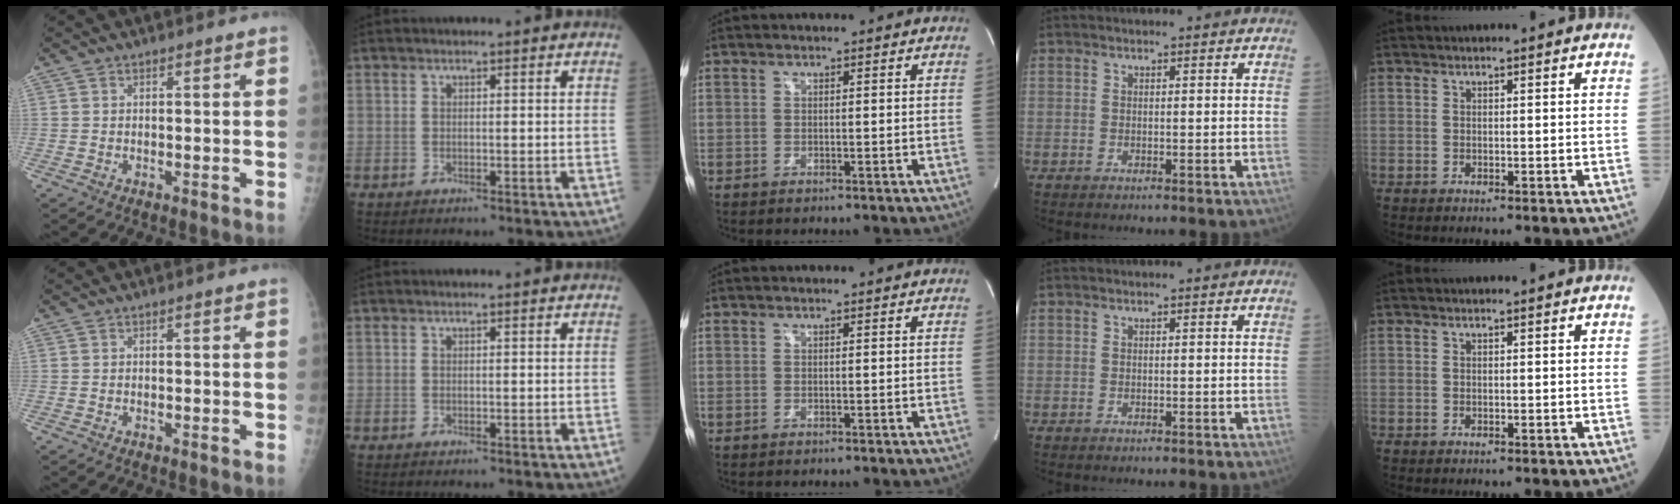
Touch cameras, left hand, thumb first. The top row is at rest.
{}